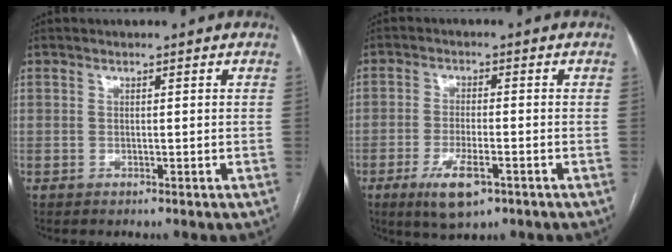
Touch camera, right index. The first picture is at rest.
{"total": 6.9, "force": [-3.5, 2.0, 5.6], "torque": [-0.107, -0.011, -0.054]}